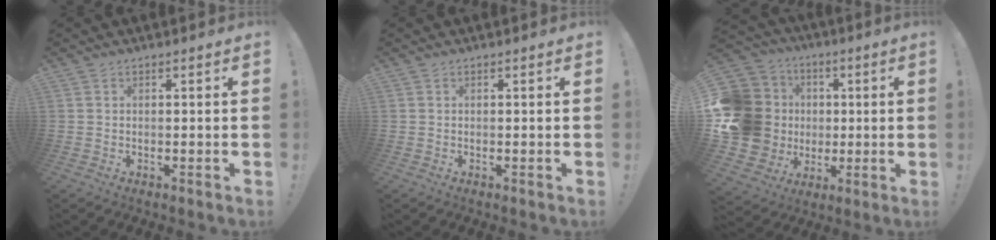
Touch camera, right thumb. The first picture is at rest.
{"total": 0.0}
{"total": 21.4, "force": [0.2, 18.3, 11.2], "torque": [-0.237, 0.000, 0.048]}